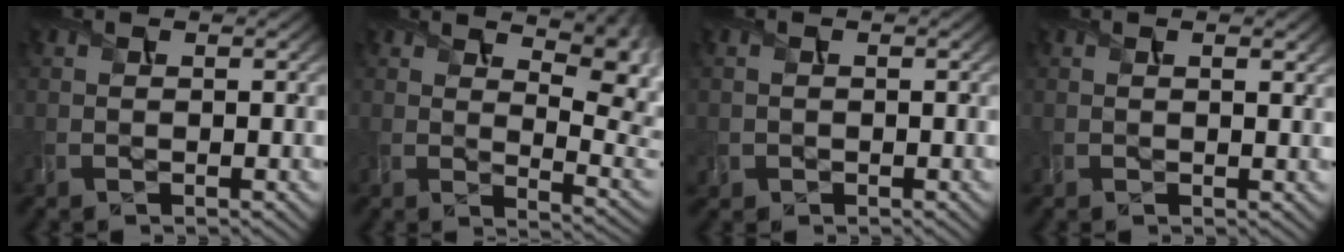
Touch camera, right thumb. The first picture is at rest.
{"total": 10.6, "force": [5.6, 4.0, 8.1], "torque": [-0.108, 0.008, 0.076]}
{"total": 0.9, "force": [-0.3, 0.8, -0.3], "torque": [0.003, -0.007, -0.002]}
{"total": 1.8, "force": [1.0, 0.5, 1.5], "torque": [-0.026, 0.000, 0.019]}